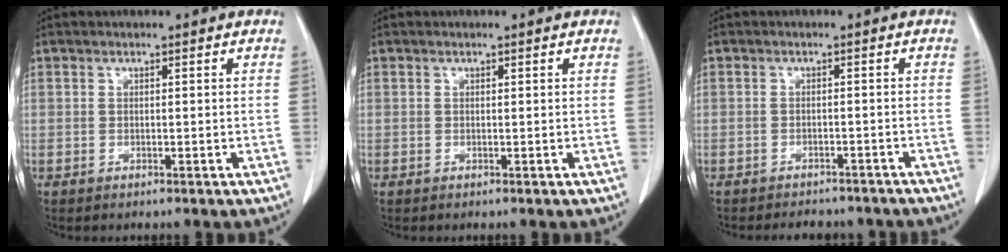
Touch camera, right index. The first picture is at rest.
{"total": 0.0}
{"total": 7.1, "force": [-6.4, 2.9, 1.5], "torque": [-0.017, 0.003, -0.068]}